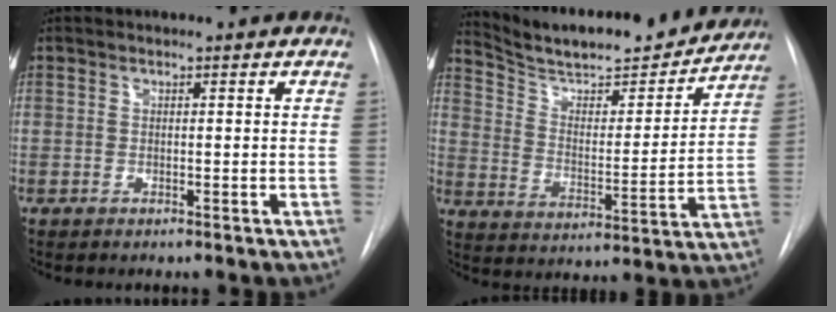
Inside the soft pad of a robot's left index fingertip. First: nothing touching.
{"total": 20.3, "force": [18.7, 3.6, 7.2], "torque": [-0.112, -0.011, 0.277]}